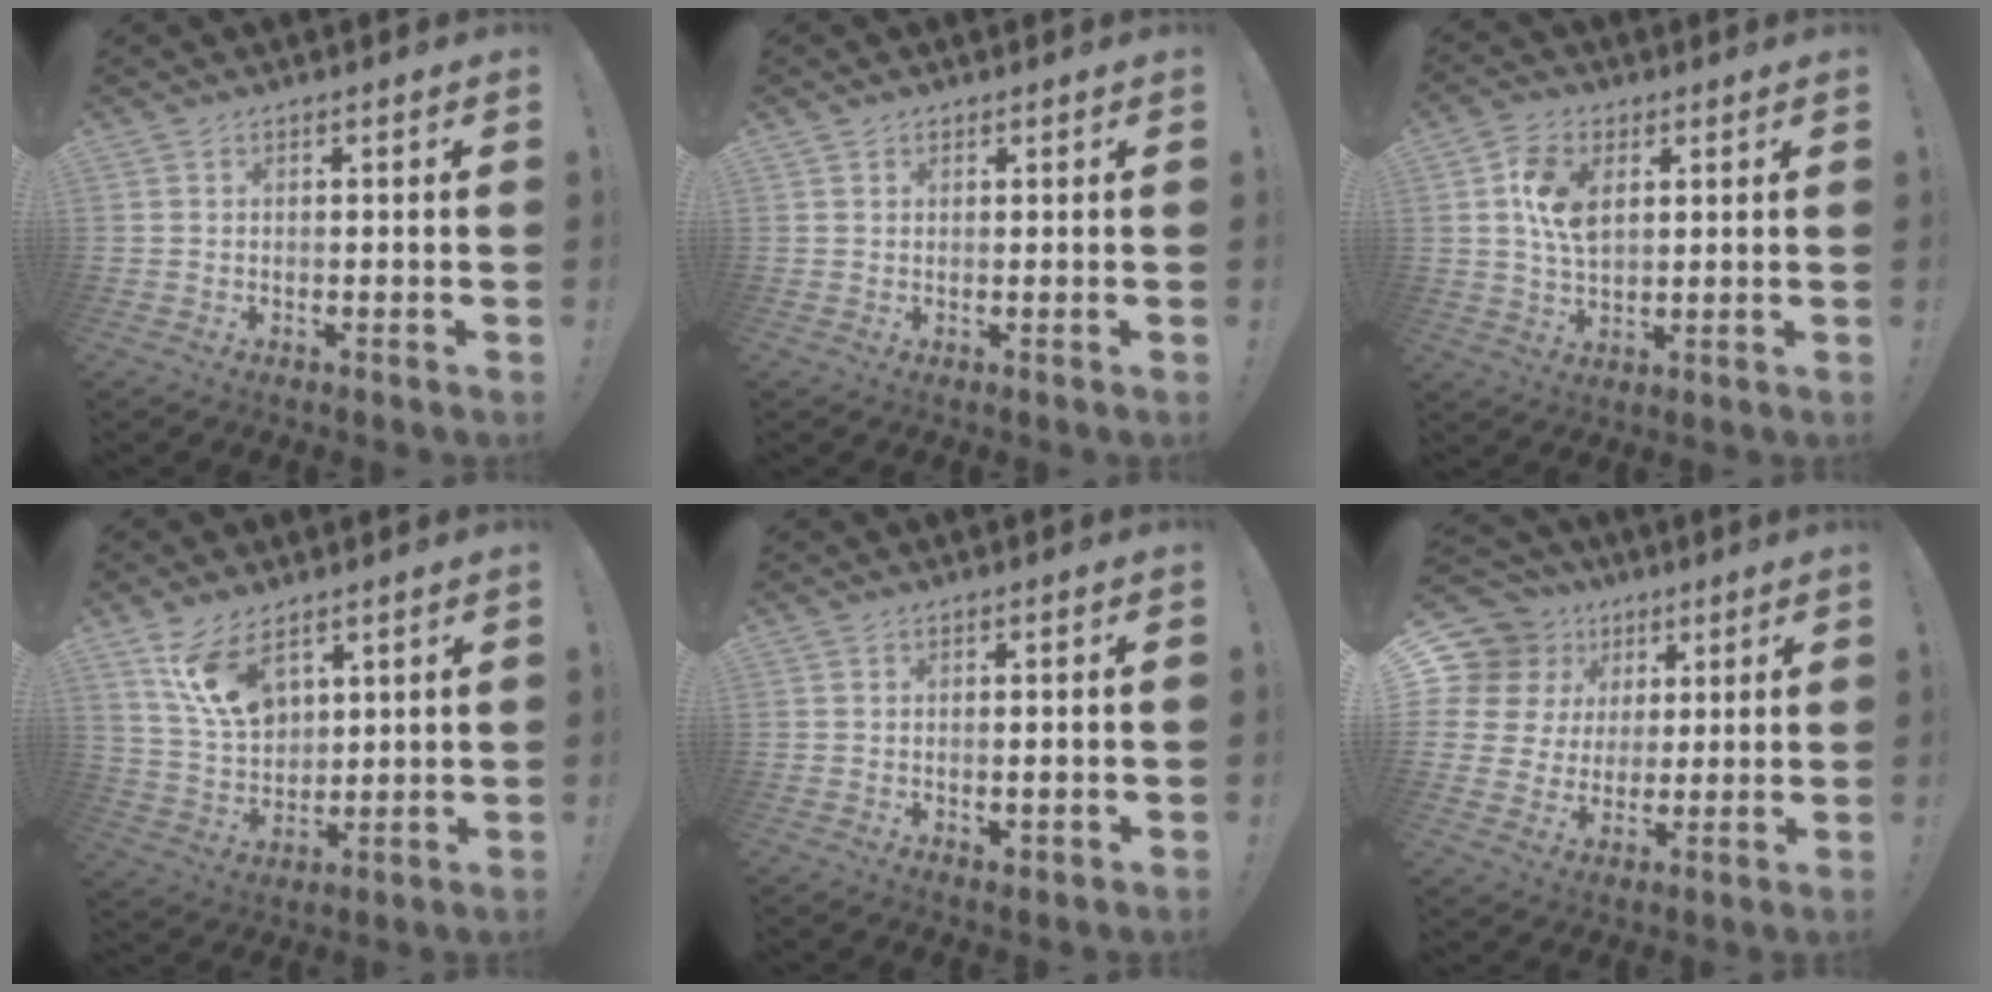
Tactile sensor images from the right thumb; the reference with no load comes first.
{"total": 1.0, "force": [0.8, 0.5, 0.2], "torque": [0.001, -0.002, 0.015]}
{"total": 9.9, "force": [3.2, 6.6, 6.8], "torque": [-0.133, -0.005, 0.057]}
{"total": 13.2, "force": [7.8, 7.7, 7.3], "torque": [-0.139, -0.036, 0.152]}
{"total": 1.2, "force": [0.1, 0.6, 1.1], "torque": [-0.013, -0.001, 0.003]}
{"total": 12.0, "force": [4.9, 10.3, 3.8], "torque": [-0.072, -0.024, 0.113]}